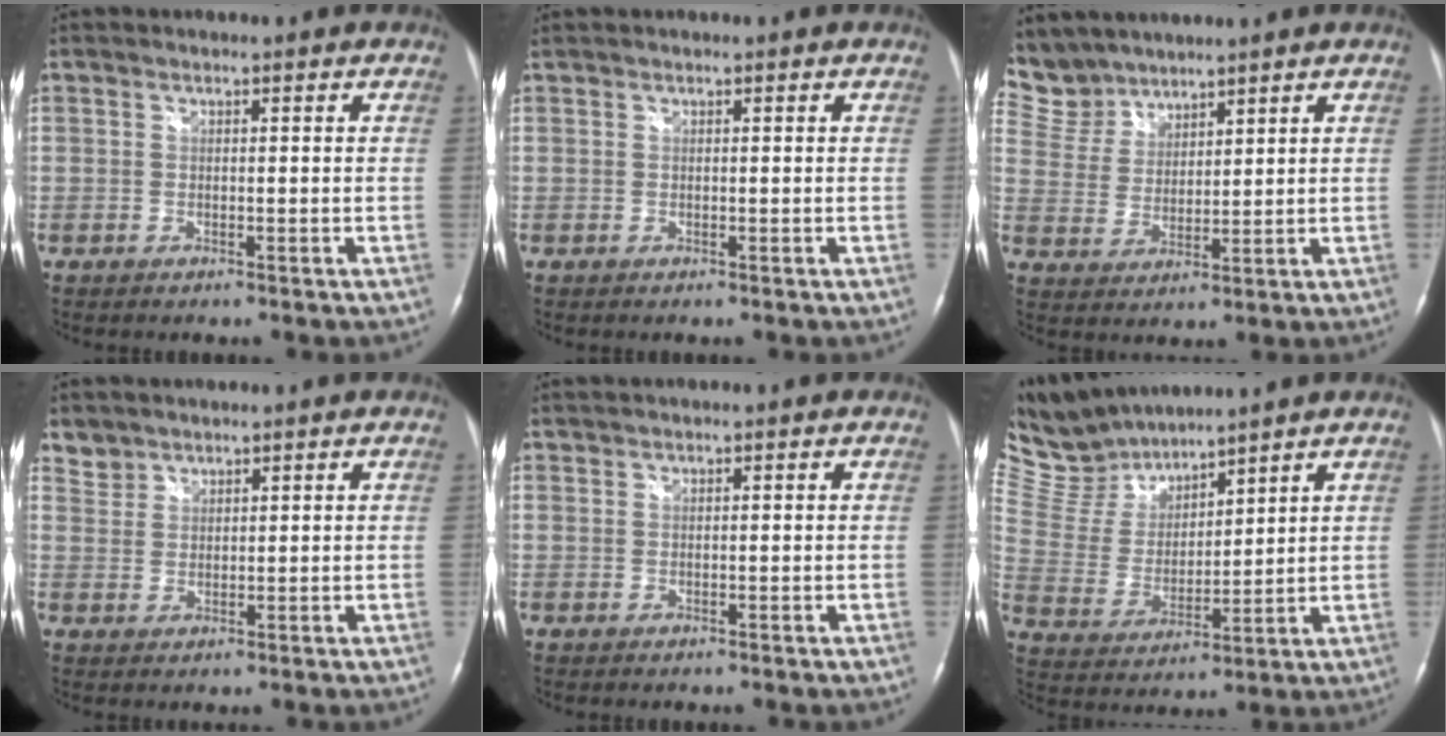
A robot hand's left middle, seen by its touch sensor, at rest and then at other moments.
{"total": 0.0}
{"total": 7.7, "force": [7.1, 2.9, -0.1], "torque": [-0.005, 0.011, 0.158]}
{"total": 2.5, "force": [2.2, 1.3, -0.4], "torque": [0.013, 0.008, 0.040]}
{"total": 0.6, "force": [0.6, 0.0, 0.1], "torque": [-0.006, 0.011, 0.017]}
{"total": 10.3, "force": [10.0, 1.9, 1.3], "torque": [-0.051, 0.011, 0.219]}